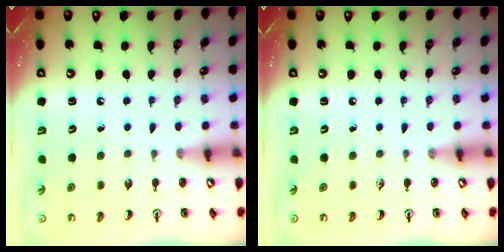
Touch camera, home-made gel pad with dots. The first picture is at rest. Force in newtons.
{"total": 0.0}